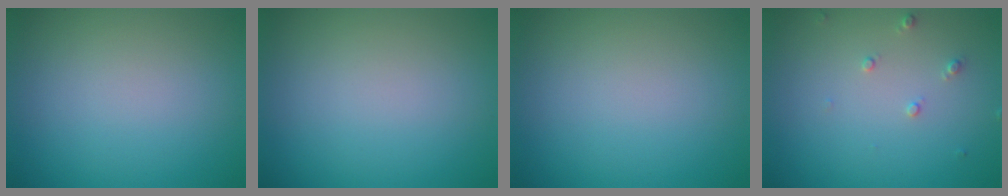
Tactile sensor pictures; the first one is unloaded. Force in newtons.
{"total": 0.0}
{"total": 0.0}
{"total": 1.1, "press": 1.1, "slide": 0.2}